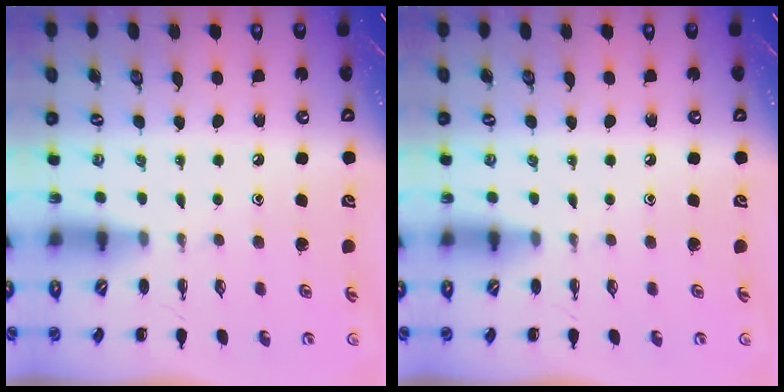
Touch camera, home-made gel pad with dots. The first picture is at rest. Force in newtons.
{"total": 0.0}